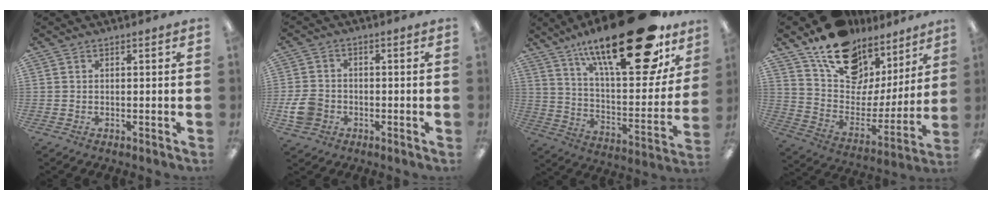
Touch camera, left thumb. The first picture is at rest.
{"total": 7.2, "force": [-2.1, 5.8, 3.6], "torque": [-0.076, 0.012, -0.040]}
{"total": 30.2, "force": [19.9, 9.7, 20.6], "torque": [-0.309, -0.124, 0.321]}
{"total": 17.1, "force": [12.7, 9.6, 6.3], "torque": [-0.117, -0.091, 0.230]}